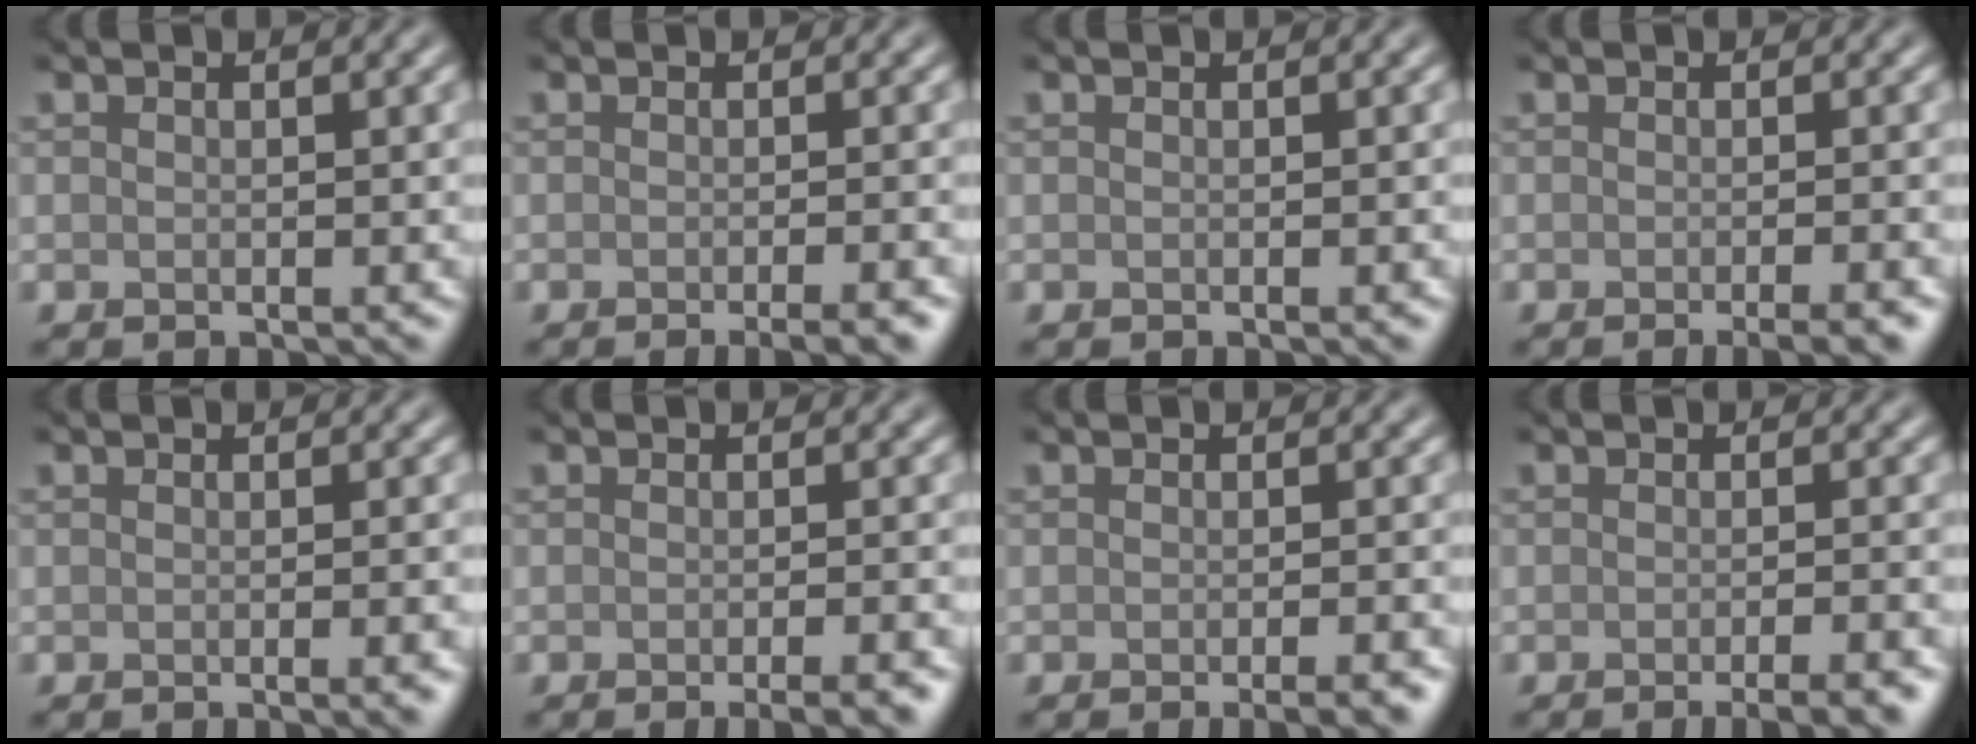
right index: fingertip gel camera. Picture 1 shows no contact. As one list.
[{"total": 3.6, "force": [-1.8, 1.1, 3.0], "torque": [-0.012, 0.004, -0.021]}, {"total": 0.6, "force": [-0.2, 0.1, 0.5], "torque": [-0.003, 0.001, -0.004]}, {"total": 3.5, "force": [-1.7, 1.0, 2.9], "torque": [-0.013, 0.003, -0.023]}, {"total": 2.6, "force": [-0.8, 0.8, 2.4], "torque": [-0.013, -0.002, -0.009]}, {"total": 4.0, "force": [-2.1, 1.2, 3.2], "torque": [-0.016, 0.005, -0.024]}, {"total": 3.5, "force": [-1.9, 1.0, 2.8], "torque": [-0.014, 0.005, -0.022]}, {"total": 4.5, "force": [-2.6, 1.2, 3.5], "torque": [-0.024, 0.007, -0.031]}]